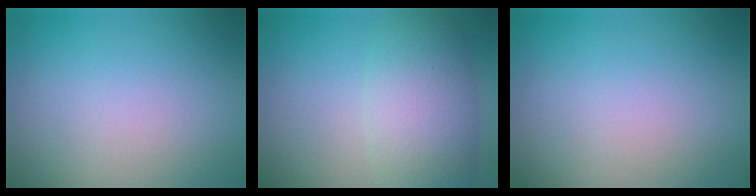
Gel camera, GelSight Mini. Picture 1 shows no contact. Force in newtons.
{"total": 6.2, "press": 6.2, "slide": 0.5}
{"total": 0.0}